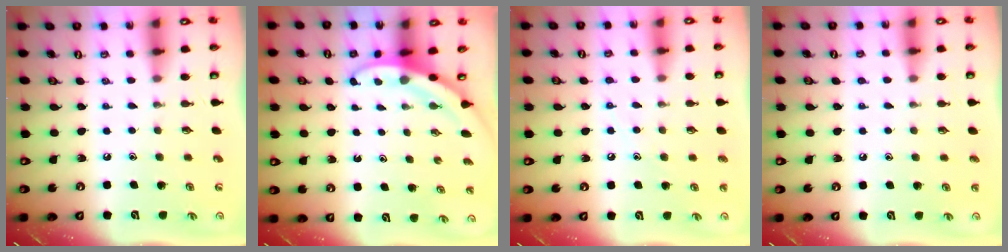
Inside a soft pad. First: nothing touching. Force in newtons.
{"total": 3.5, "press": 3.5, "slide": 0.1}
{"total": 7.2, "press": 7.1, "slide": 0.6}
{"total": 3.1, "press": 3.1, "slide": 0.3}